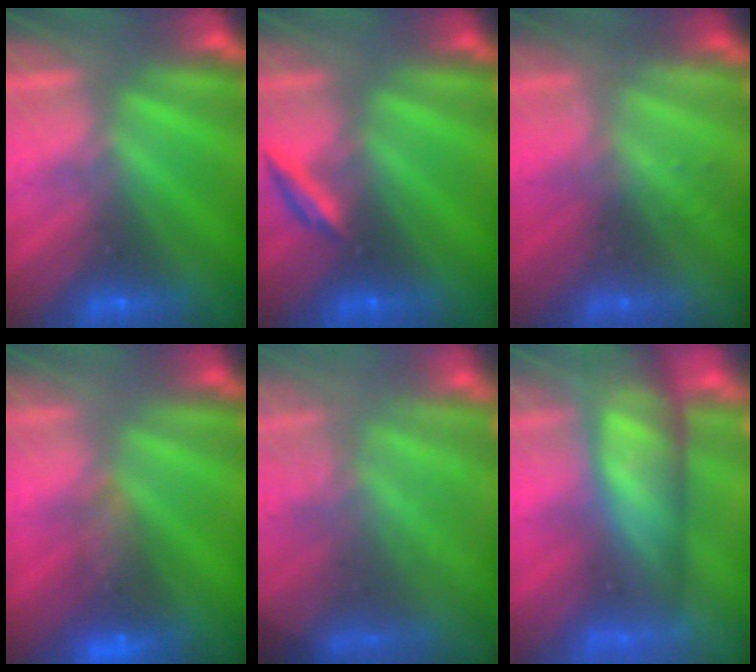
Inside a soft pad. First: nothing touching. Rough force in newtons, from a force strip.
{"total": 2.2}
{"total": 2.3}
{"total": 6.7}
{"total": 7.2}
{"total": 7.5}